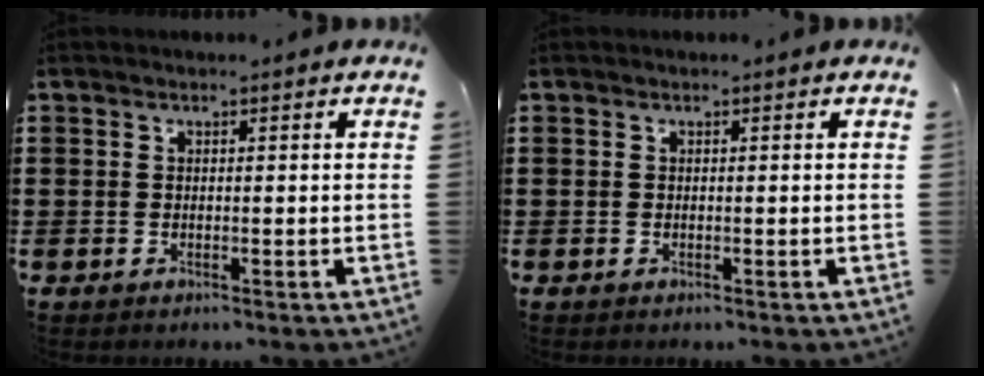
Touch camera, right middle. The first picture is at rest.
{"total": 0.0}